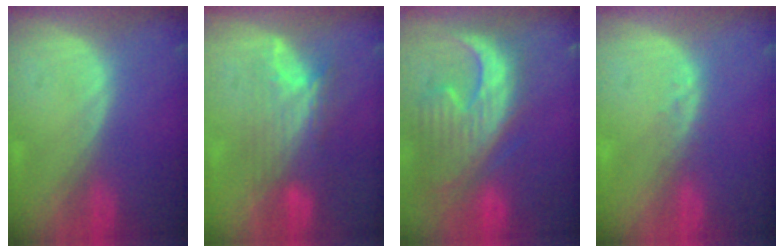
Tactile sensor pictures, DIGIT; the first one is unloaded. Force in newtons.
{"total": 7.6, "press": 7.2, "slide": 2.3}
{"total": 13.6, "press": 11.5, "slide": 7.2}
{"total": 1.3, "press": 1.3, "slide": 0.2}